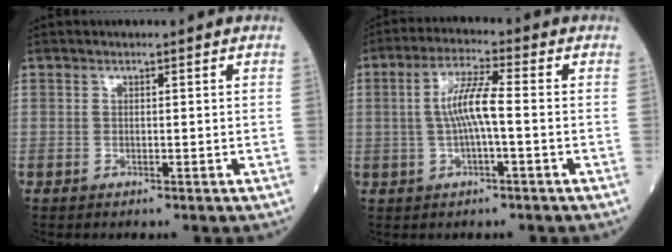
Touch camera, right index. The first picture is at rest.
{"total": 6.5, "force": [-0.2, 0.5, 6.5], "torque": [-0.129, 0.011, -0.007]}